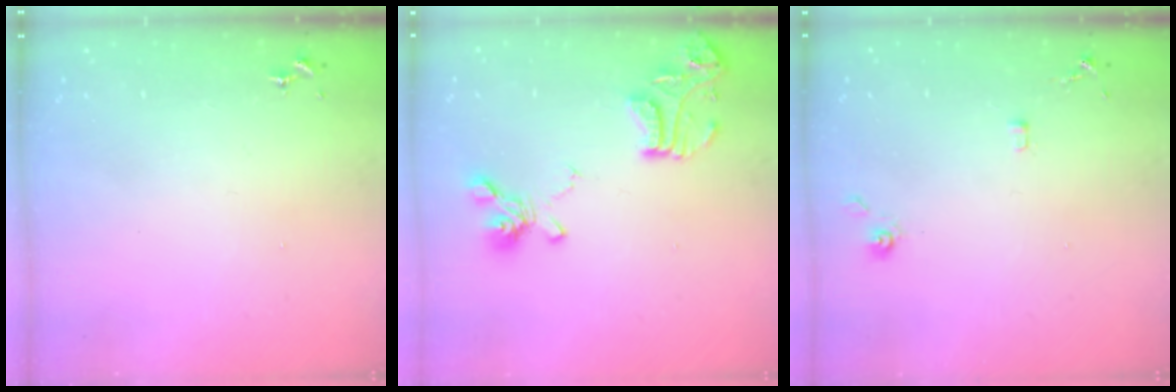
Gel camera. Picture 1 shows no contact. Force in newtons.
{"total": 15.9, "press": 15.8, "slide": 1.7}
{"total": 6.5, "press": 6.4, "slide": 0.6}